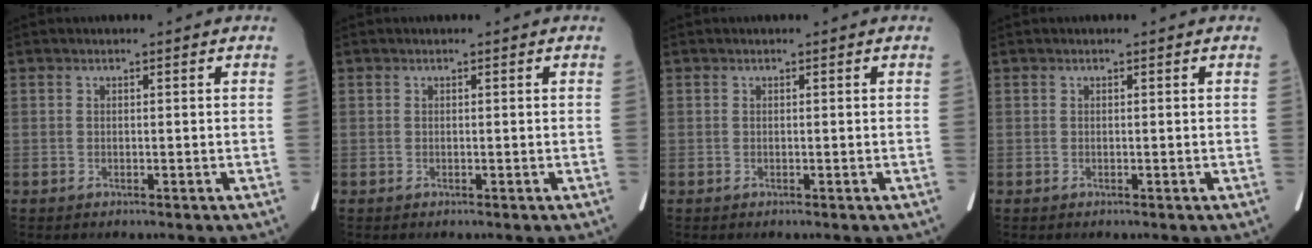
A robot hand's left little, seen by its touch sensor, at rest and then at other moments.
{"total": 0.0}
{"total": 0.0}
{"total": 0.0}